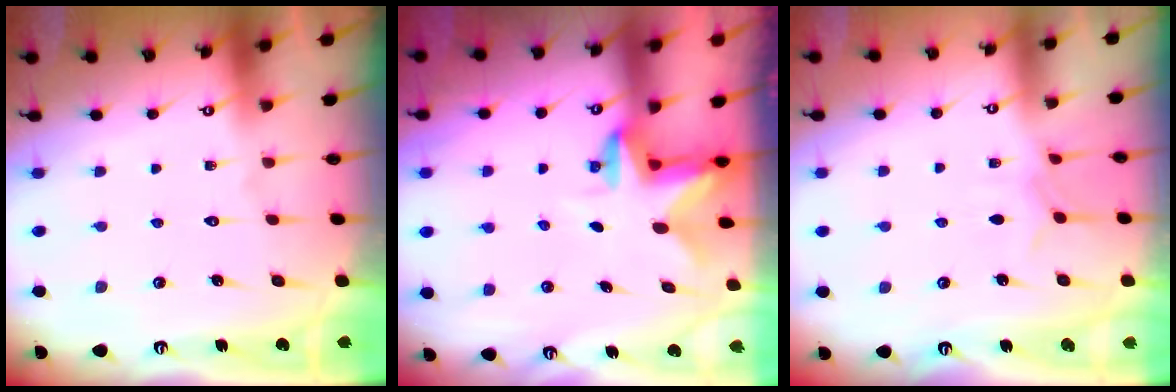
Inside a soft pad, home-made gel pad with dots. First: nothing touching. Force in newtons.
{"total": 2.5, "press": 2.4, "slide": 0.4}
{"total": 3.7, "press": 3.7, "slide": 0.2}